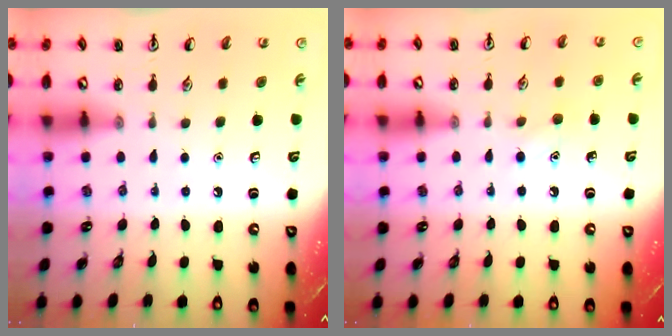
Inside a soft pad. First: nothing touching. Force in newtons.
{"total": 6.6, "press": 6.3, "slide": 2.0}